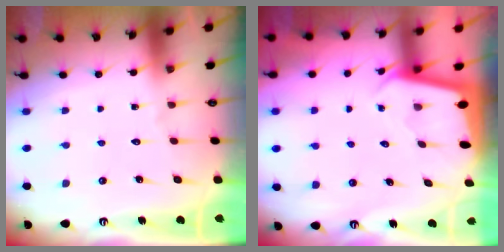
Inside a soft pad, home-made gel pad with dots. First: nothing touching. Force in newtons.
{"total": 1.9, "press": 1.9, "slide": 0.1}